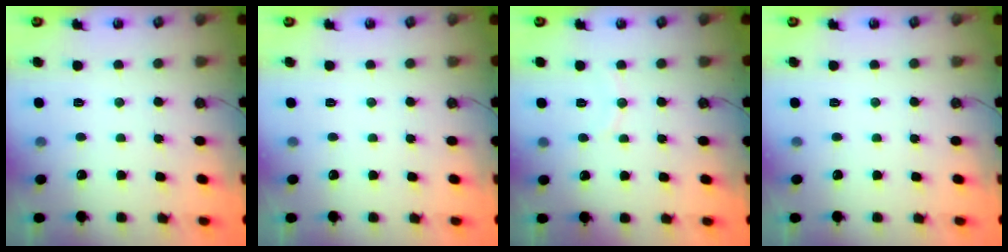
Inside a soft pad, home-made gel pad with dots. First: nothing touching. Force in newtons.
{"total": 0.0}
{"total": 3.7, "press": 3.7, "slide": 0.2}
{"total": 0.0}